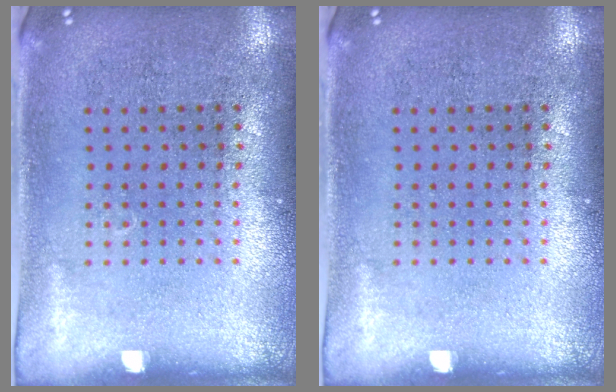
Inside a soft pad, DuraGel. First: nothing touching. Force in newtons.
{"total": 0.0}